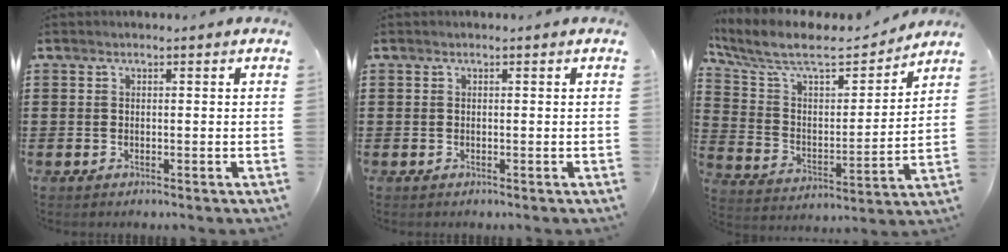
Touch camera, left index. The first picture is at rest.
{"total": 0.0}
{"total": 9.9, "force": [8.4, 2.3, 4.7], "torque": [-0.127, -0.047, 0.142]}